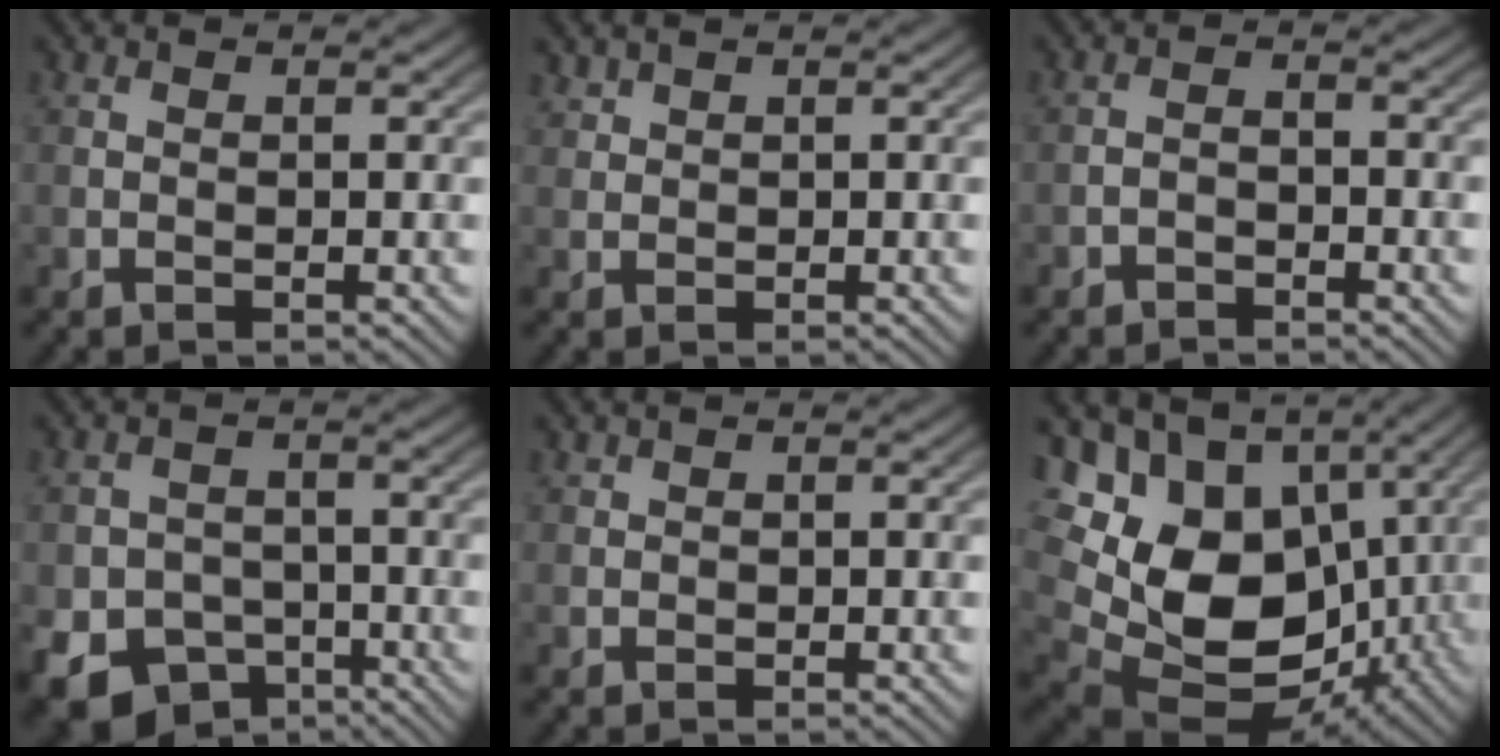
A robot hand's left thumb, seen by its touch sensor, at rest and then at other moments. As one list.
[{"total": 1.4, "force": [1.1, 0.8, 0.3], "torque": [-0.009, 0.003, 0.028]}, {"total": 1.7, "force": [-1.4, 0.6, 0.6], "torque": [-0.009, 0.004, -0.032]}, {"total": 8.3, "force": [-4.3, 6.4, 3.1], "torque": [-0.061, -0.024, -0.079]}, {"total": 0.9, "force": [0.5, 0.7, 0.1], "torque": [-0.001, -0.002, 0.010]}, {"total": 19.3, "force": [1.3, 14.3, 12.9], "torque": [-0.252, -0.016, 0.045]}]